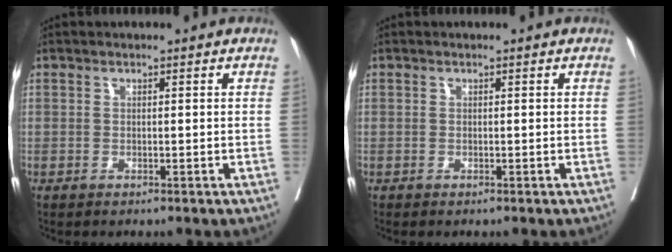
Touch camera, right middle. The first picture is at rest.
{"total": 0.0}